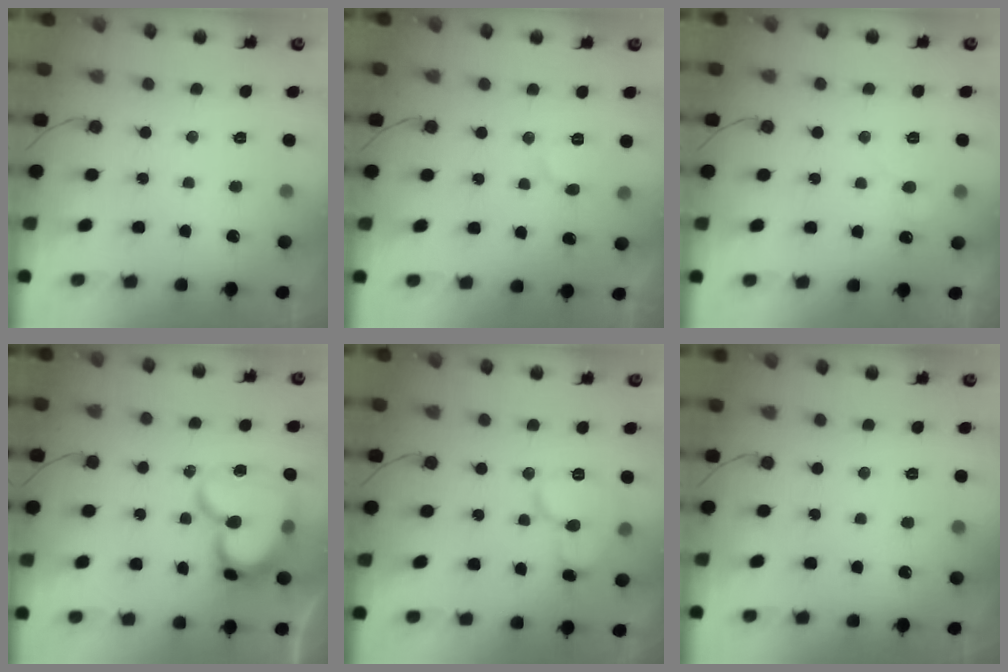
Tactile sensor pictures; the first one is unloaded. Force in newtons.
{"total": 5.1, "press": 5.1, "slide": 0.3}
{"total": 4.5, "press": 4.5, "slide": 0.5}
{"total": 17.1, "press": 17.0, "slide": 1.5}
{"total": 11.4, "press": 11.3, "slide": 1.2}
{"total": 0.0}